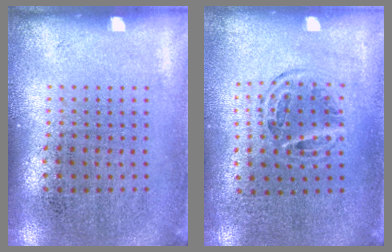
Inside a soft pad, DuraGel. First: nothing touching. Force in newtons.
{"total": 1.1, "press": 1.0, "slide": 0.4}